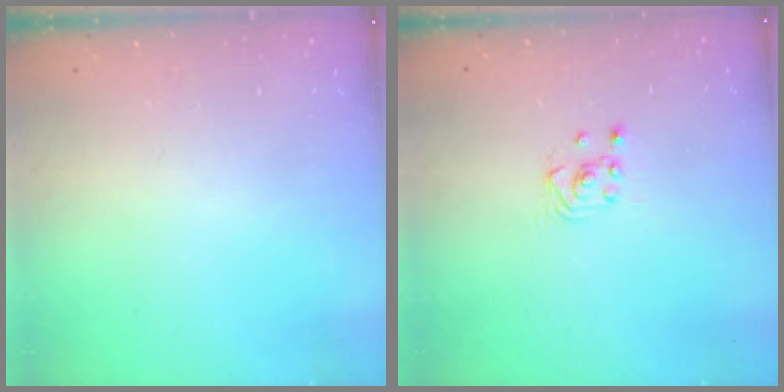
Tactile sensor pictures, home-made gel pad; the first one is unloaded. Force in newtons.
{"total": 3.1, "press": 2.8, "slide": 1.3}